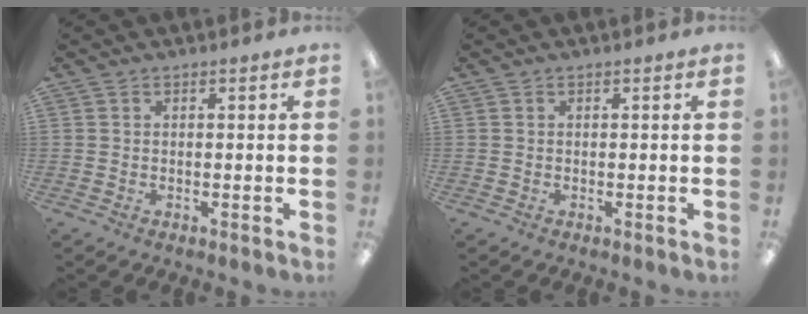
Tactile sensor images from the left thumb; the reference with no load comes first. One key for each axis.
{"total": 0.0}